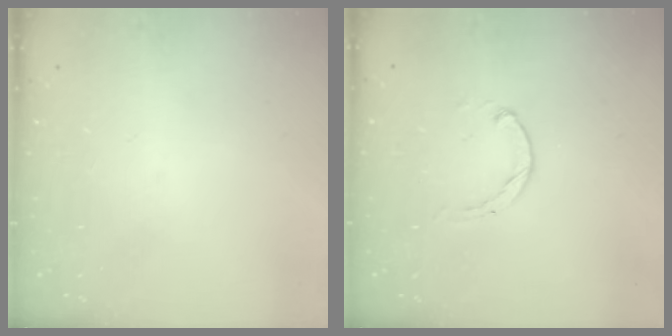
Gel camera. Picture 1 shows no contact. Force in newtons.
{"total": 0.7, "press": 0.6, "slide": 0.2}